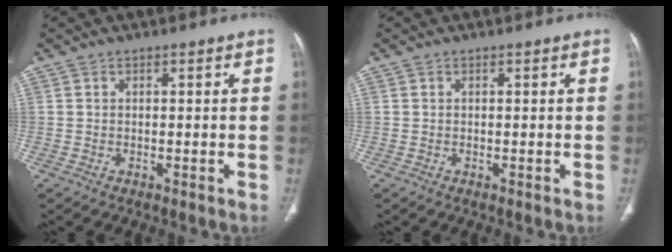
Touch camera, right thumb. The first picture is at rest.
{"total": 0.0}